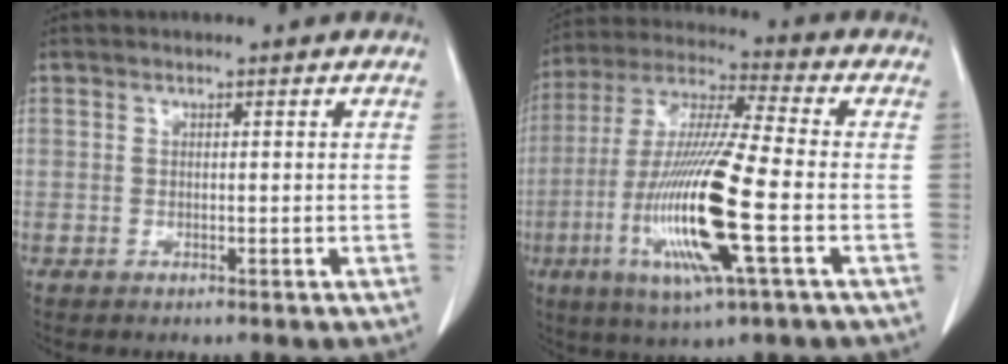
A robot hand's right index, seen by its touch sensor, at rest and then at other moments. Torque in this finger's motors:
{"motor_torque": [2.14, 0.00, 1.05, 0.21]}